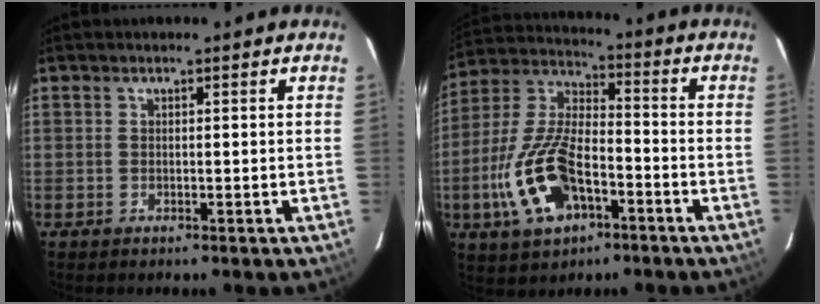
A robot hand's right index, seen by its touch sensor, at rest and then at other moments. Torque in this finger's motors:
{"motor_torque": [1.35, -0.78, 0.40, 0.21]}